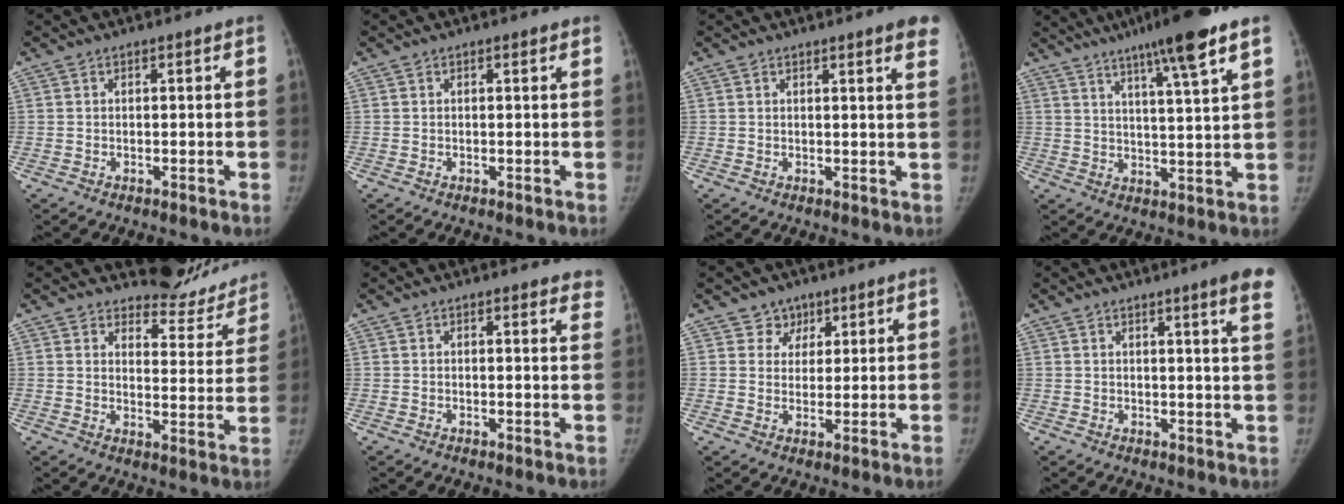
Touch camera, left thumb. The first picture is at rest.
{"total": 0.6, "force": [0.4, 0.2, 0.5], "torque": [-0.006, 0.000, 0.004]}
{"total": 5.7, "force": [3.8, 0.6, 4.2], "torque": [-0.039, -0.009, 0.034]}
{"total": 13.1, "force": [8.5, 0.3, 10.0], "torque": [-0.156, -0.023, 0.128]}
{"total": 11.6, "force": [10.9, 4.0, 0.3], "torque": [0.049, -0.100, 0.123]}
{"total": 4.4, "force": [3.7, 1.4, 1.9], "torque": [0.005, -0.012, 0.027]}
{"total": 4.2, "force": [2.4, 3.5, 0.0], "torque": [0.029, -0.012, 0.036]}
{"total": 6.9, "force": [4.5, 0.0, 5.2], "torque": [-0.058, -0.018, 0.044]}